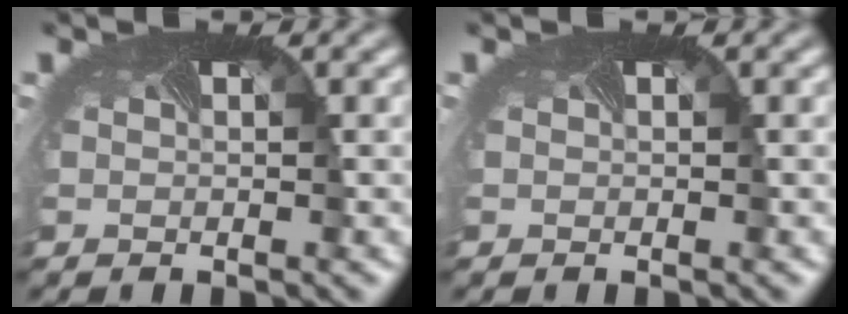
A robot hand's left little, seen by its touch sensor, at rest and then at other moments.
{"total": 0.0}